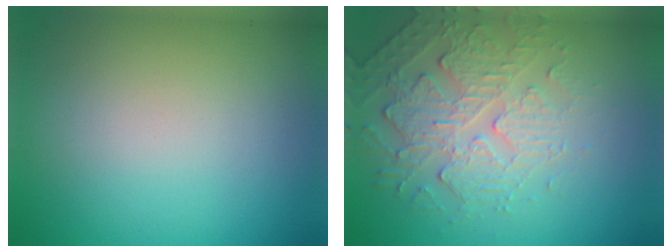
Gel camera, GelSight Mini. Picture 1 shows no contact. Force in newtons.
{"total": 4.8, "press": 3.5, "slide": 3.2}